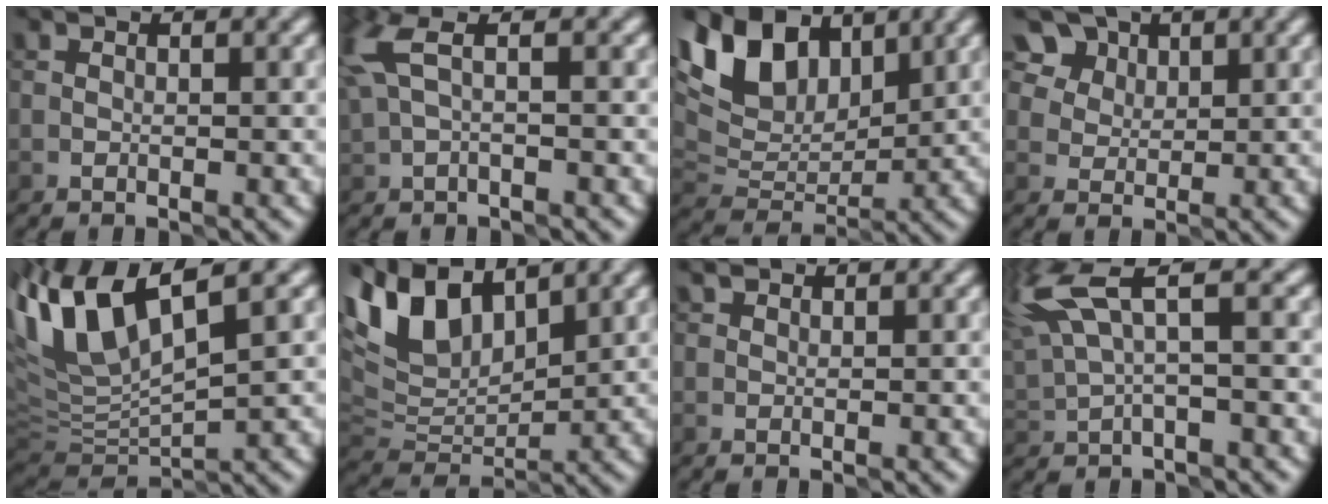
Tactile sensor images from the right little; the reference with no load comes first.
{"total": 3.4, "force": [1.2, 0.8, 3.1], "torque": [-0.082, 0.010, 0.020]}
{"total": 9.7, "force": [5.3, 5.5, 6.1], "torque": [-0.136, 0.010, 0.088]}
{"total": 9.1, "force": [5.5, 6.2, 3.7], "torque": [-0.090, 0.010, 0.095]}
{"total": 10.5, "force": [5.1, 3.1, 8.7], "torque": [-0.196, 0.019, 0.099]}
{"total": 8.7, "force": [5.1, 4.6, 5.2], "torque": [-0.127, 0.010, 0.094]}
{"total": 1.0, "force": [0.8, 0.4, 0.3], "torque": [-0.007, 0.004, 0.015]}
{"total": 6.7, "force": [3.2, 1.6, 5.6], "torque": [-0.140, 0.019, 0.062]}